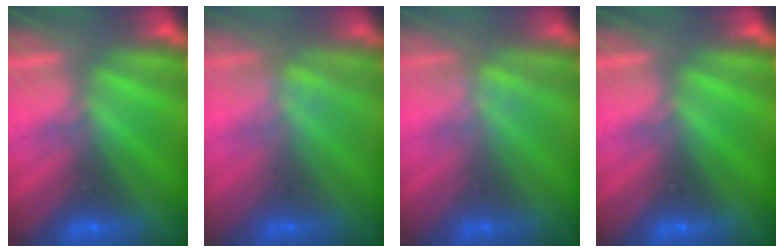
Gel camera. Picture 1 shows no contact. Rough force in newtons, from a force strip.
{"total": 2.3}
{"total": 2.3}
{"total": 0.0}